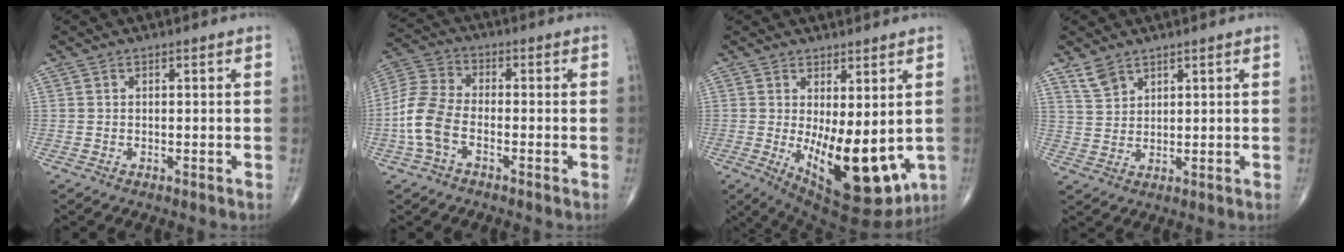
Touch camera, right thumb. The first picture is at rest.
{"total": 9.0, "force": [-2.8, 5.1, 6.9], "torque": [-0.156, 0.023, -0.065]}
{"total": 15.5, "force": [-1.7, 6.4, 14.0], "torque": [-0.203, -0.036, -0.002]}
{"total": 3.8, "force": [3.0, 1.9, 1.3], "torque": [-0.017, -0.013, 0.066]}